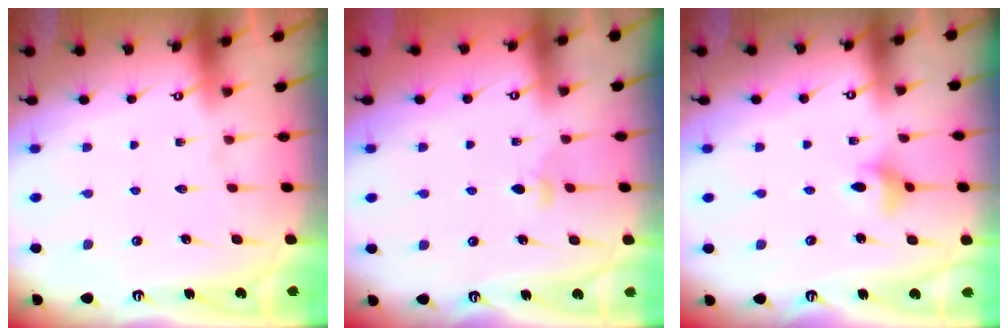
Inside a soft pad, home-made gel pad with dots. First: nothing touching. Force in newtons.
{"total": 3.0, "press": 2.9, "slide": 0.8}
{"total": 3.8, "press": 3.8, "slide": 0.6}